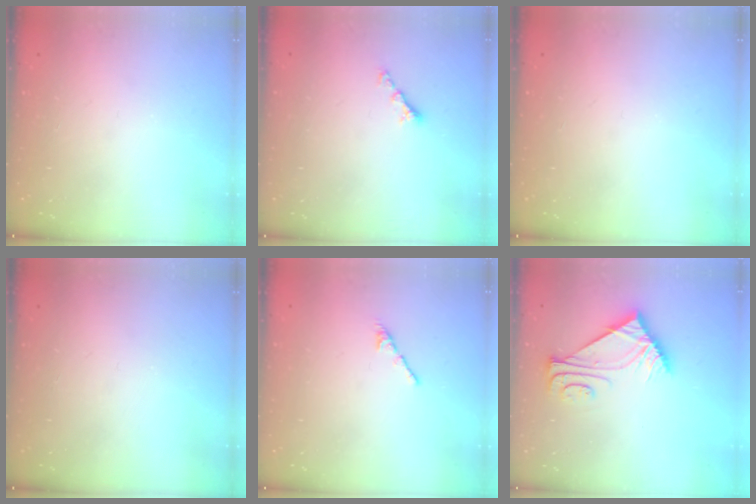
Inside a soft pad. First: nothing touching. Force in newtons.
{"total": 3.9, "press": 3.9, "slide": 0.6}
{"total": 0.0}
{"total": 0.0}
{"total": 2.7, "press": 2.6, "slide": 0.8}
{"total": 7.4, "press": 7.4, "slide": 0.8}